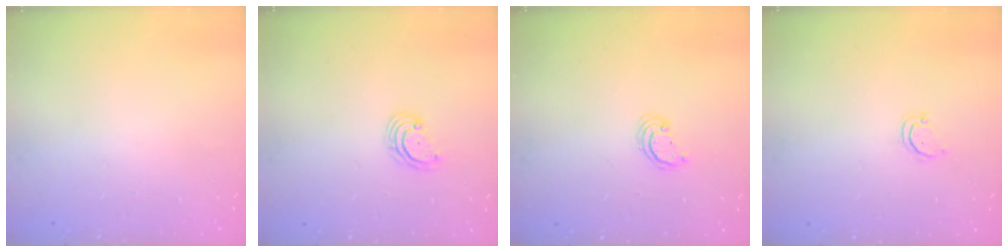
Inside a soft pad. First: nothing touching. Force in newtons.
{"total": 3.3, "press": 3.3, "slide": 0.5}
{"total": 2.6, "press": 2.6, "slide": 0.2}
{"total": 2.6, "press": 2.6, "slide": 0.2}